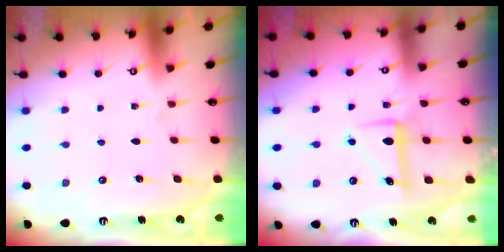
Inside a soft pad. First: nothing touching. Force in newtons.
{"total": 6.7, "press": 6.7, "slide": 0.3}